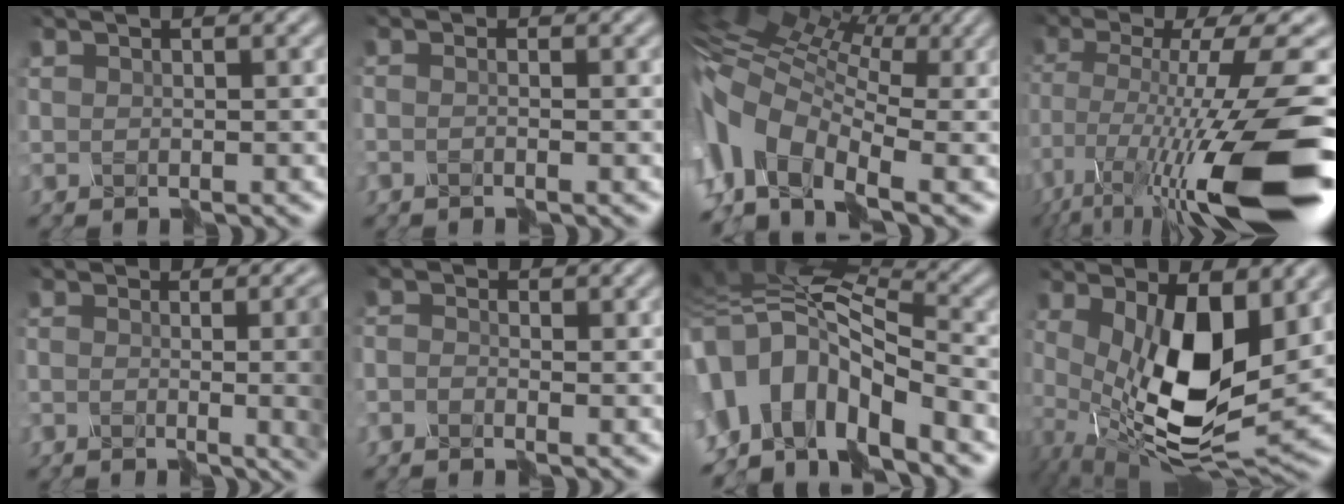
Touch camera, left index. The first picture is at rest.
{"total": 1.4, "force": [-1.1, -0.8, -0.3], "torque": [0.001, -0.005, -0.017]}
{"total": 8.9, "force": [-0.4, 5.8, 6.8], "torque": [-0.178, 0.025, -0.014]}
{"total": 15.2, "force": [-7.5, 3.2, 12.8], "torque": [-0.247, -0.005, -0.130]}
{"total": 9.9, "force": [-1.8, 4.0, 8.8], "torque": [-0.077, -0.007, -0.019]}
{"total": 1.8, "force": [-1.7, 0.5, -0.4], "torque": [0.013, 0.007, -0.030]}
{"total": 8.8, "force": [-4.7, 4.6, 5.8], "torque": [-0.115, 0.015, -0.094]}
{"total": 8.8, "force": [0.4, 3.9, 7.9], "torque": [-0.152, -0.025, 0.021]}